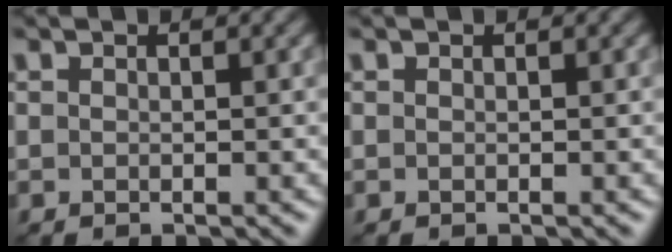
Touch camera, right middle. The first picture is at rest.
{"total": 0.0}